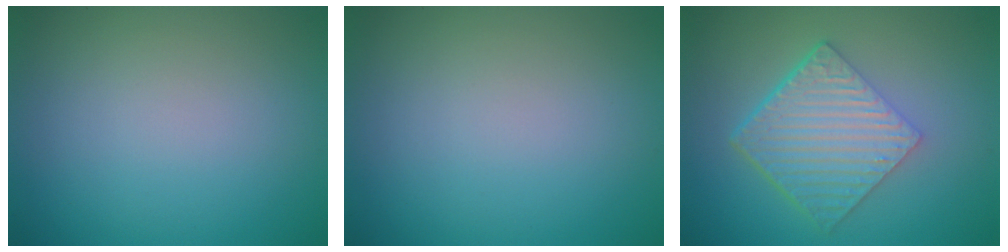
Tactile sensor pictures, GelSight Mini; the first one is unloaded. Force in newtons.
{"total": 0.0}
{"total": 6.3, "press": 4.3, "slide": 4.6}